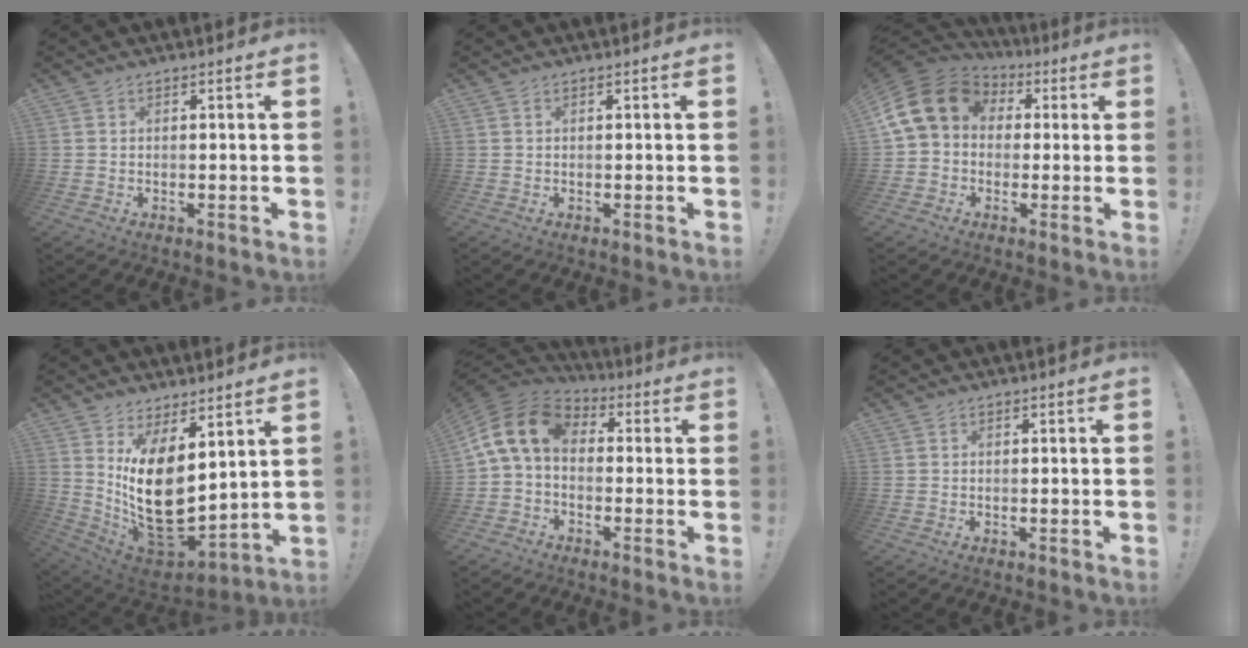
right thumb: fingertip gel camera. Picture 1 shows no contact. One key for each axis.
{"total": 0.0}
{"total": 16.1, "fx": 3.4, "fy": 12.3, "fz": 9.8, "tx": -0.169, "ty": 0.003, "tz": 0.065}
{"total": 17.5, "fx": 3.6, "fy": 10.0, "fz": 13.9, "tx": -0.253, "ty": -0.053, "tz": 0.080}
{"total": 12.3, "fx": 1.6, "fy": 7.6, "fz": 9.5, "tx": -0.188, "ty": 0.012, "tz": 0.029}
{"total": 0.0}